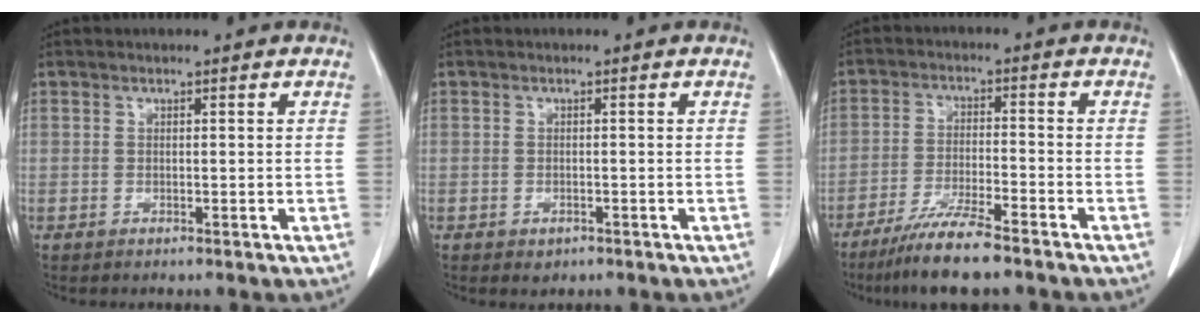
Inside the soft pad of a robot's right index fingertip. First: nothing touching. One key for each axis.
{"total": 1.2, "fx": -0.6, "fy": 0.9, "fz": 0.6, "tx": -0.009, "ty": 0.000, "tz": 0.000}
{"total": 8.8, "fx": -7.0, "fy": 0.3, "fz": 5.4, "tx": -0.096, "ty": -0.025, "tz": -0.122}